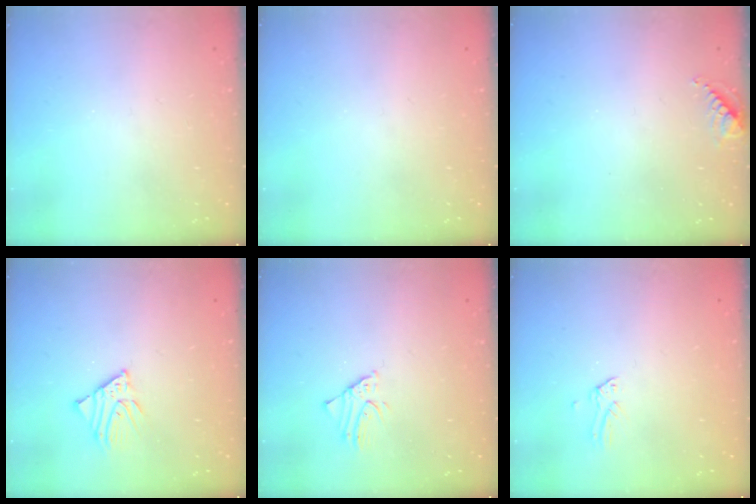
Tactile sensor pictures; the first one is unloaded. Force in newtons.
{"total": 0.0}
{"total": 5.7, "press": 5.7, "slide": 0.7}
{"total": 4.1, "press": 4.1, "slide": 0.3}
{"total": 1.7, "press": 1.7, "slide": 0.1}
{"total": 0.0}